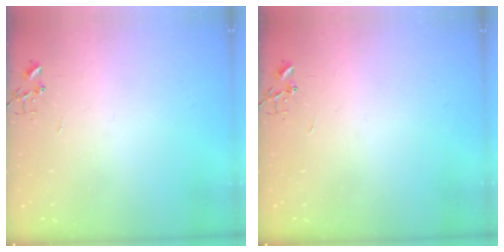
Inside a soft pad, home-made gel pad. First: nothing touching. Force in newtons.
{"total": 0.0}